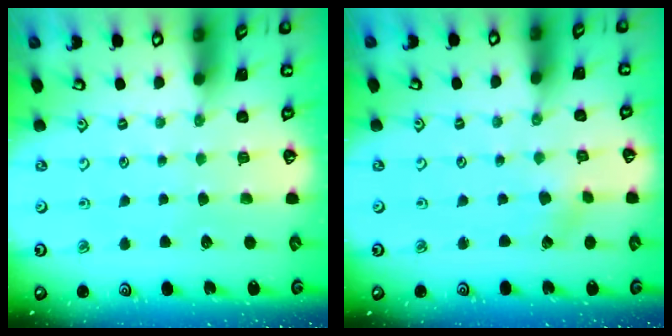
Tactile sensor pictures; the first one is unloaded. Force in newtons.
{"total": 1.4, "press": 1.4, "slide": 0.2}